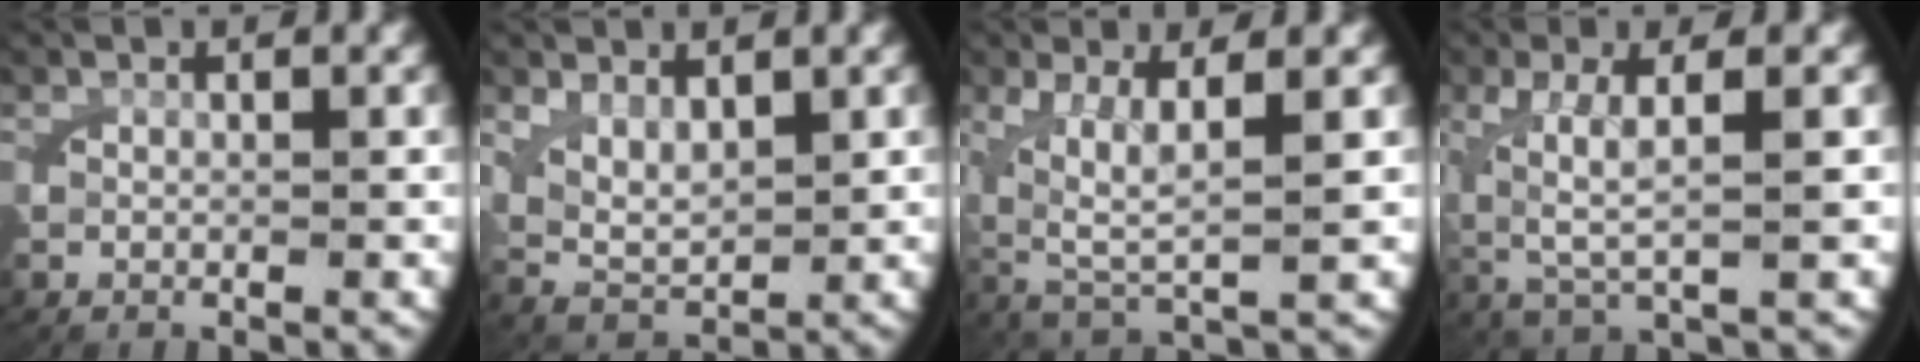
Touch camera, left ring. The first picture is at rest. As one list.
[{"total": 4.0, "force": [1.2, 3.0, 2.4], "torque": [-0.056, -0.015, 0.026]}, {"total": 5.3, "force": [1.2, 2.5, 4.5], "torque": [-0.099, -0.019, 0.037]}, {"total": 4.5, "force": [0.7, 1.7, 4.1], "torque": [-0.091, -0.007, 0.022]}]